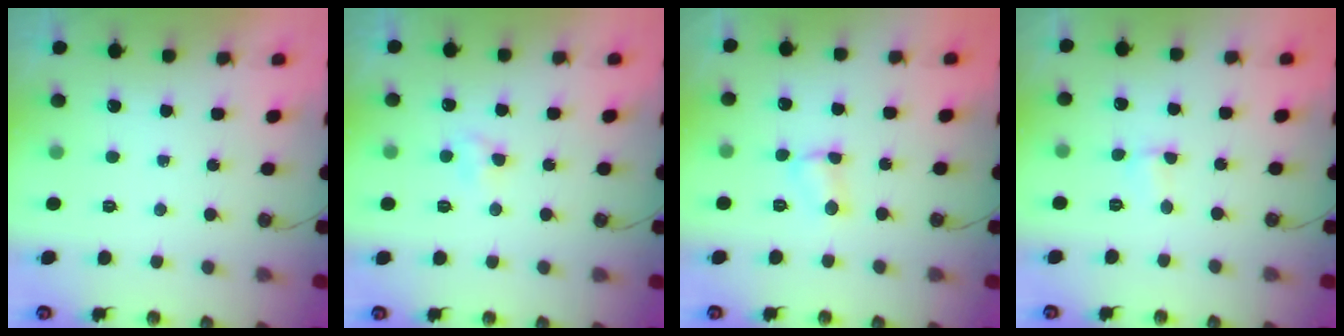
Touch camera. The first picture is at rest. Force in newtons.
{"total": 3.2, "press": 3.1, "slide": 0.5}
{"total": 5.2, "press": 5.1, "slide": 0.6}
{"total": 1.1, "press": 1.0, "slide": 0.3}